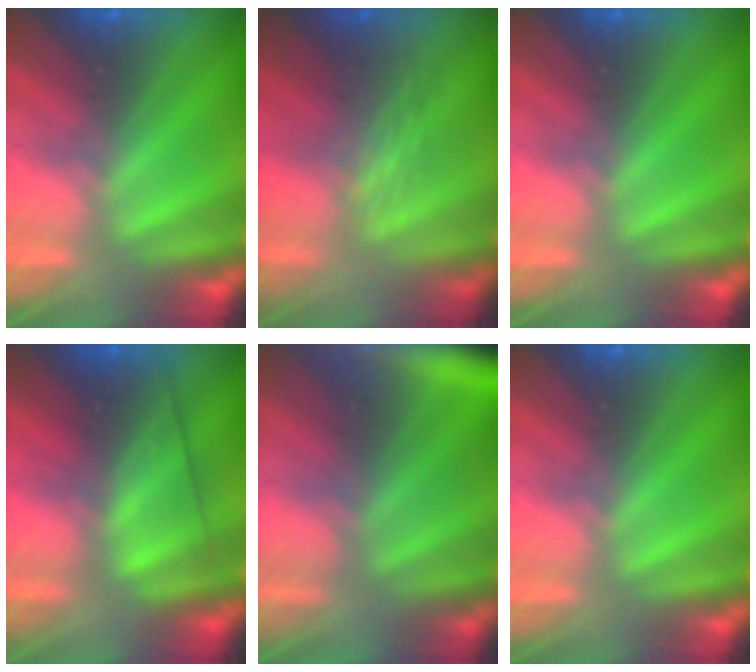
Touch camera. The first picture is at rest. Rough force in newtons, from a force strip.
{"total": 2.4}
{"total": 0.0}
{"total": 2.6}
{"total": 6.6}
{"total": 0.0}